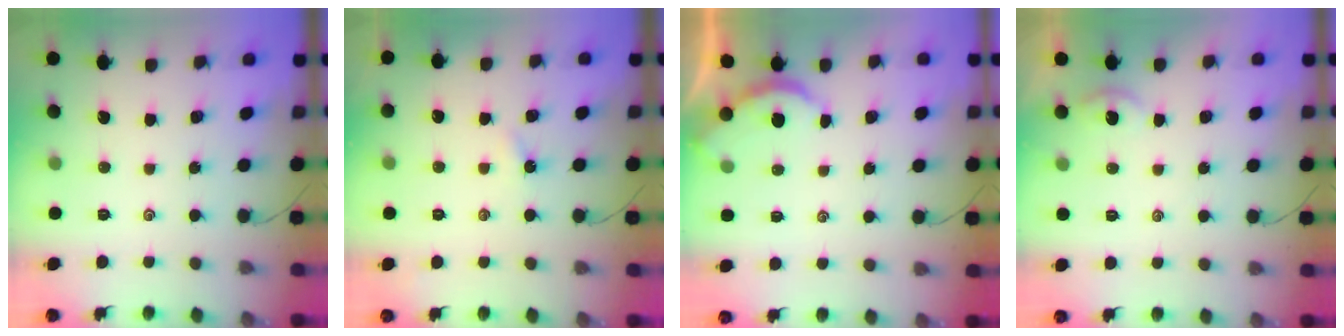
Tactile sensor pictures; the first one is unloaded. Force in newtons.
{"total": 1.5, "press": 1.5, "slide": 0.3}
{"total": 2.0, "press": 2.0, "slide": 0.2}
{"total": 0.6, "press": 0.6, "slide": 0.2}